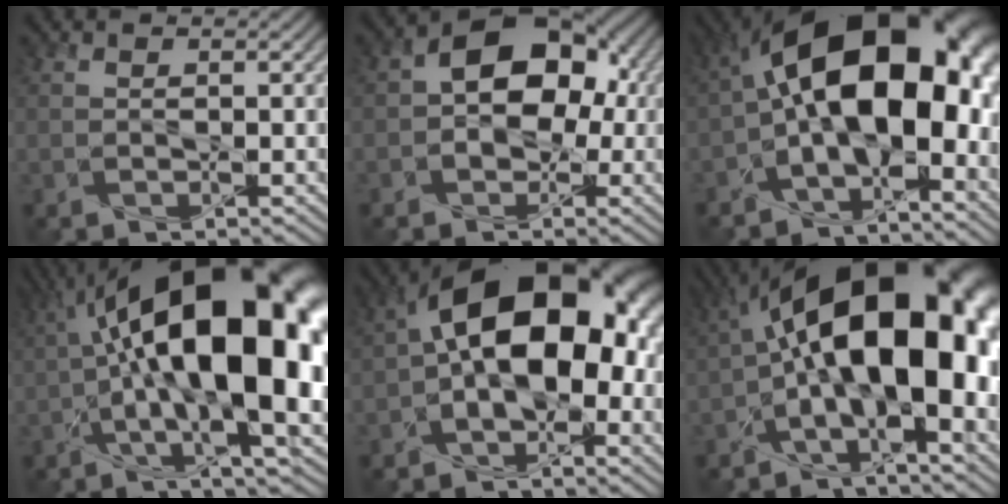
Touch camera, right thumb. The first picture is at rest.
{"total": 10.0, "force": [0.4, 7.2, 7.0], "torque": [-0.083, 0.009, -0.008]}
{"total": 19.3, "force": [-0.3, 10.6, 16.2], "torque": [-0.248, 0.005, -0.004]}
{"total": 21.1, "force": [1.0, 8.3, 19.4], "torque": [-0.305, 0.028, 0.004]}
{"total": 17.4, "force": [0.9, 10.3, 13.9], "torque": [-0.213, 0.013, 0.003]}
{"total": 19.8, "force": [0.0, 9.1, 17.5], "torque": [-0.268, 0.024, -0.004]}